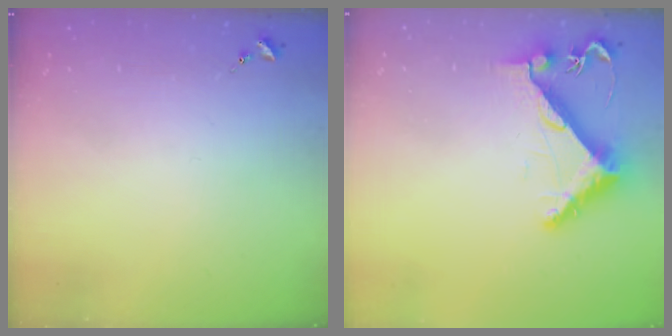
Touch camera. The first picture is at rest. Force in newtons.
{"total": 8.4, "press": 8.4, "slide": 0.4}